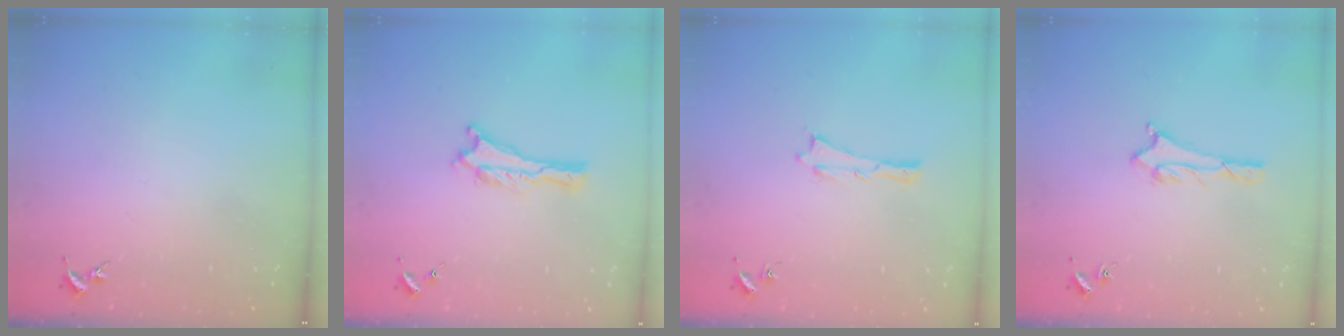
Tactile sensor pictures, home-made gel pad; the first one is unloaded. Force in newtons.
{"total": 0.0}
{"total": 0.0}
{"total": 2.0, "press": 2.0, "slide": 0.2}